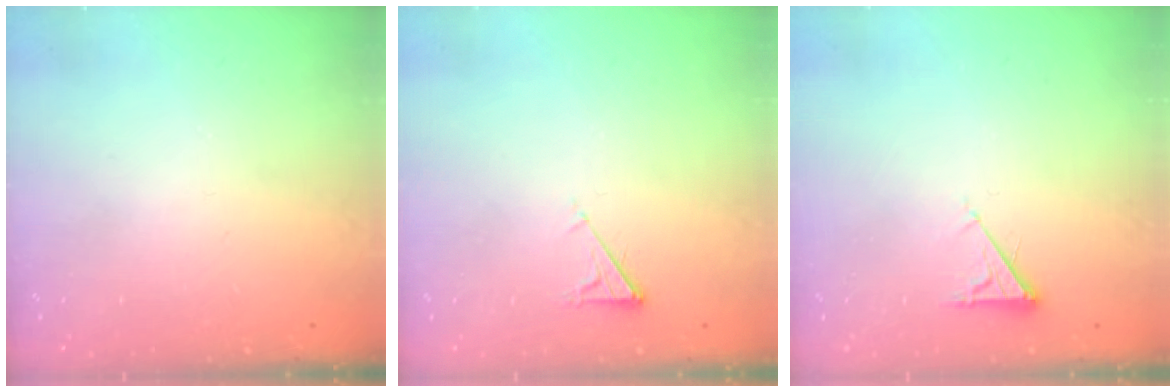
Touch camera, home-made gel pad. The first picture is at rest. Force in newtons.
{"total": 2.9, "press": 2.9, "slide": 0.5}
{"total": 3.5, "press": 3.5, "slide": 0.5}